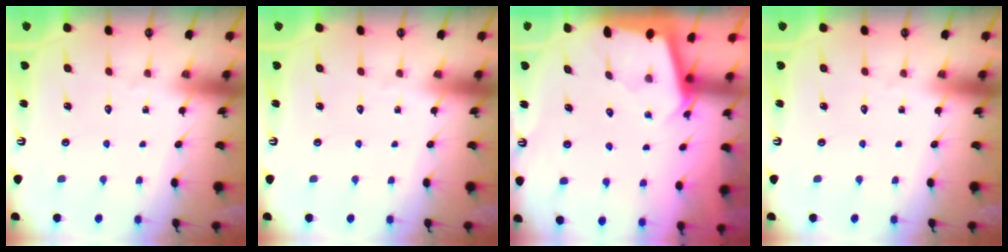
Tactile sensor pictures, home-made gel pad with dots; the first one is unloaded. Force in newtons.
{"total": 0.0}
{"total": 1.9, "press": 1.9, "slide": 0.1}
{"total": 0.0}